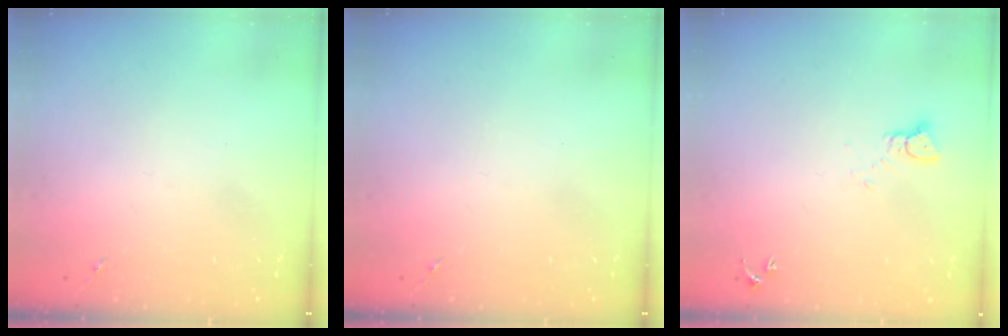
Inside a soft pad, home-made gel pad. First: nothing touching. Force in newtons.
{"total": 0.0}
{"total": 2.4, "press": 2.4, "slide": 0.2}